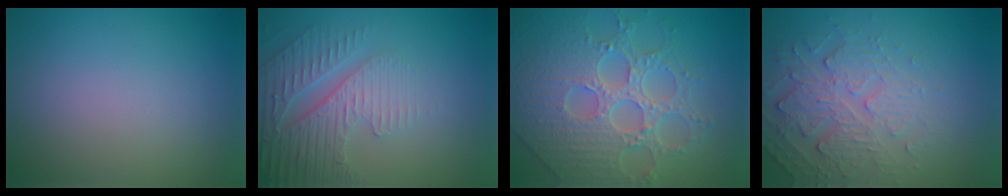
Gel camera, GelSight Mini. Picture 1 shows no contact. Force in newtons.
{"total": 4.7, "press": 3.9, "slide": 2.7}
{"total": 8.7, "press": 6.4, "slide": 5.8}
{"total": 4.9, "press": 3.6, "slide": 3.4}